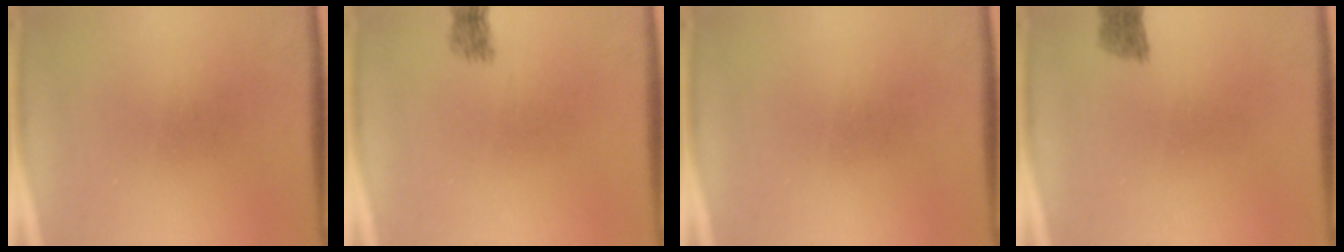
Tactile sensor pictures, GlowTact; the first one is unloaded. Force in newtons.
{"total": 1.8}
{"total": 0.0}
{"total": 1.9}